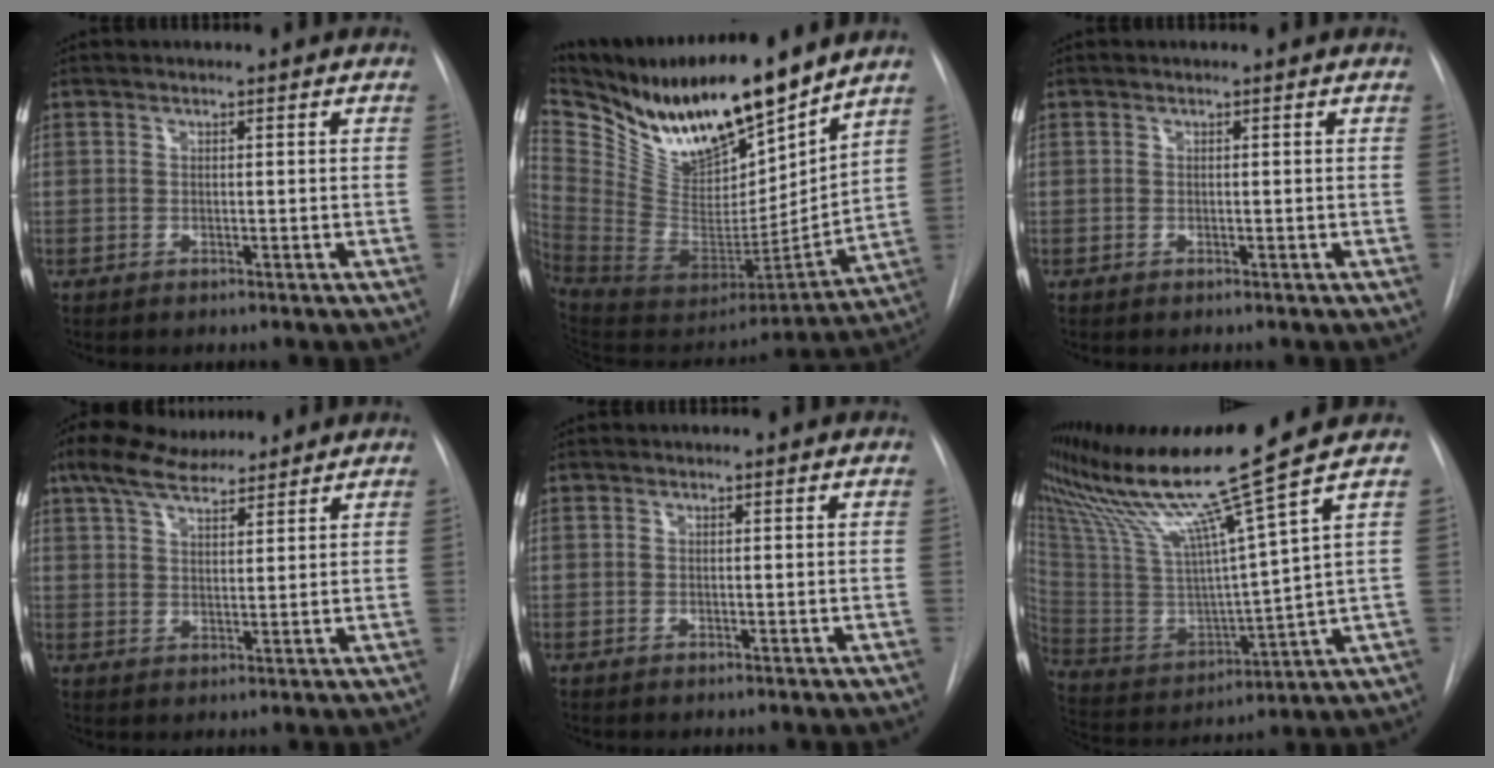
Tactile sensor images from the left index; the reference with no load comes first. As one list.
[{"total": 24.8, "force": [20.1, 7.1, 12.6], "torque": [-0.244, -0.043, 0.357]}, {"total": 0.0}, {"total": 9.0, "force": [7.5, 2.0, 4.6], "torque": [-0.083, 0.029, 0.132]}, {"total": 0.0}, {"total": 18.5, "force": [14.3, -3.8, 11.2], "torque": [-0.202, -0.043, 0.263]}]